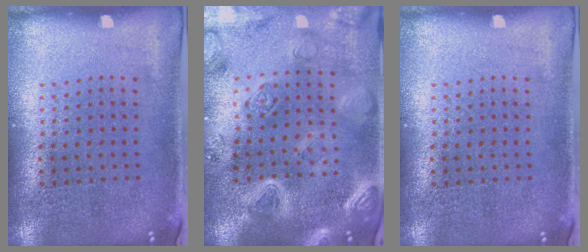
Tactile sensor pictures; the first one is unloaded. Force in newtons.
{"total": 4.0, "press": 3.6, "slide": 1.7}
{"total": 0.0}